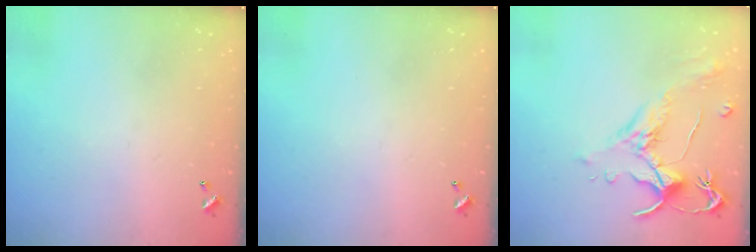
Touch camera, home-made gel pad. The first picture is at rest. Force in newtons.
{"total": 0.0}
{"total": 1.8, "press": 1.2, "slide": 1.3}